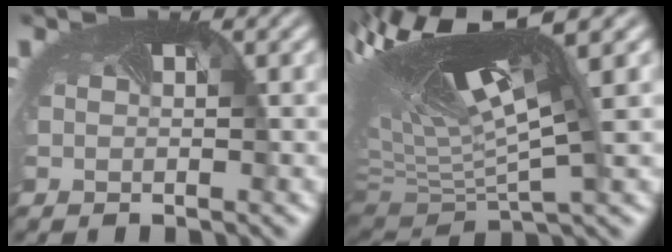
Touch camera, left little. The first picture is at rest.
{"total": 13.5, "force": [3.3, 5.3, 12.0], "torque": [-0.262, -0.001, 0.077]}